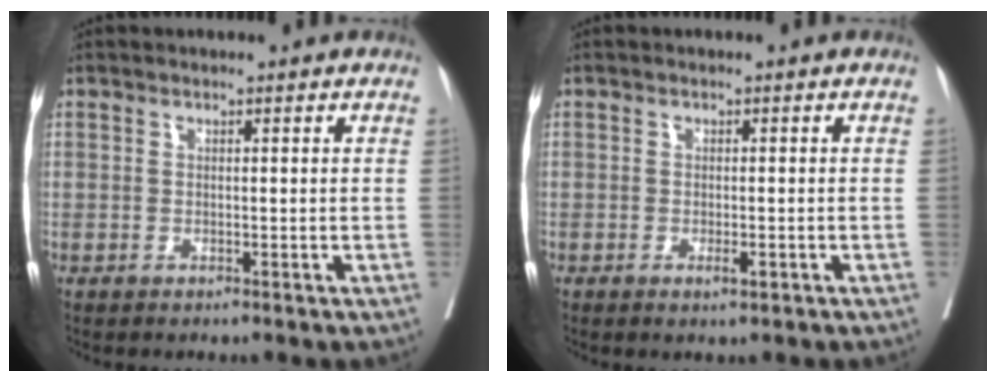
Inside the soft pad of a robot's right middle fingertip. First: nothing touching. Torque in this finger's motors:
{"motor_torque": [0.95, -1.19, 0.10, 0.03]}